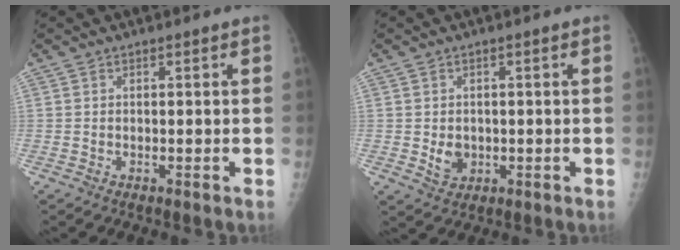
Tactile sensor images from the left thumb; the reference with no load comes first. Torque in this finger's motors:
{"motor_torque": [-0.17, 0.14, 0.08, 0.04, 0.00]}